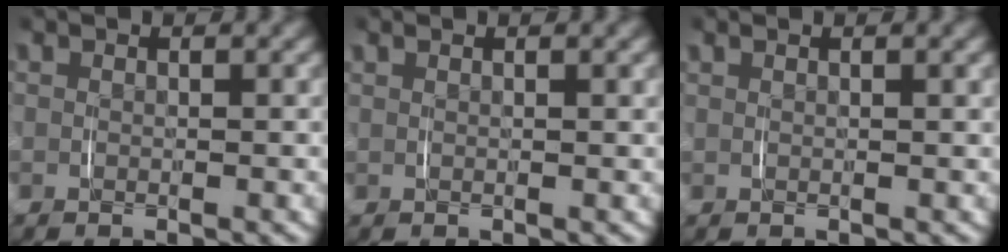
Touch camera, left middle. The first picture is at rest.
{"total": 1.2, "force": [0.8, 0.1, 0.9], "torque": [-0.013, 0.007, 0.013]}
{"total": 1.2, "force": [0.8, 0.2, 0.9], "torque": [-0.013, 0.008, 0.013]}